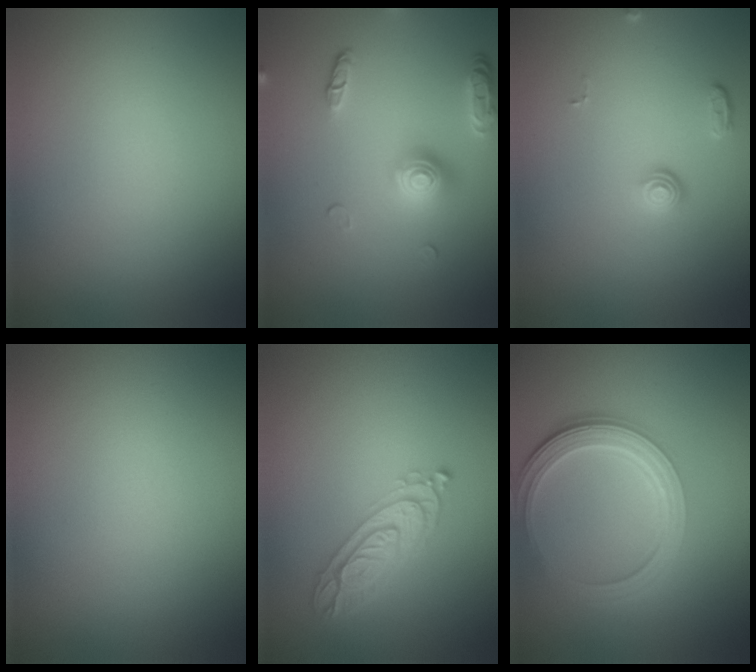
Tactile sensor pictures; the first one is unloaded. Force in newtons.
{"total": 3.6, "press": 3.0, "slide": 2.0}
{"total": 1.3, "press": 1.0, "slide": 0.9}
{"total": 0.0}
{"total": 3.4, "press": 3.2, "slide": 1.0}
{"total": 5.1, "press": 3.8, "slide": 3.3}